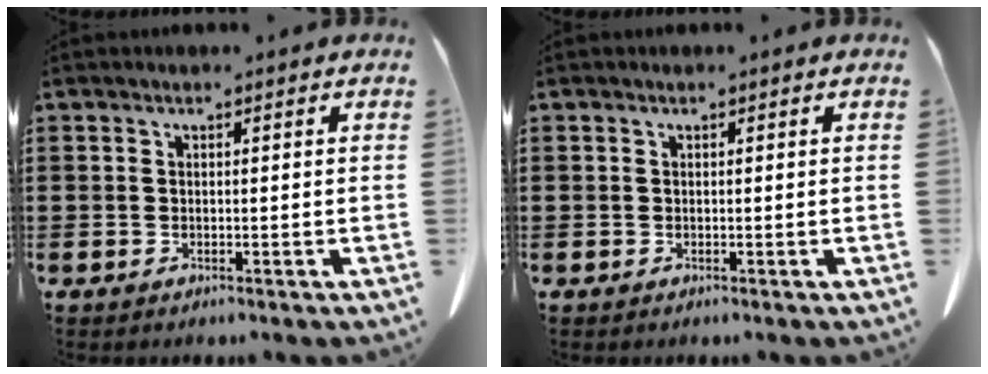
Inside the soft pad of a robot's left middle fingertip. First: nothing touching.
{"total": 0.0}